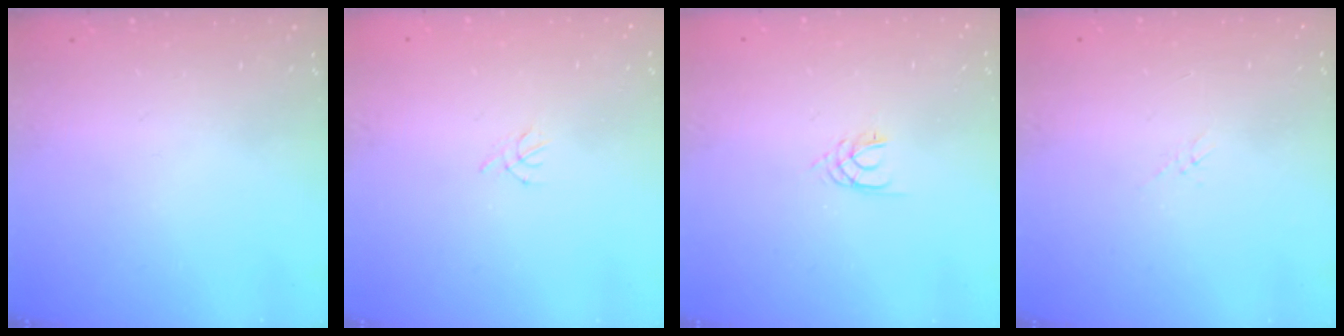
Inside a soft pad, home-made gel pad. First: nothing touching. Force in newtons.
{"total": 1.3, "press": 1.2, "slide": 0.4}
{"total": 2.4, "press": 2.4, "slide": 0.3}
{"total": 0.5, "press": 0.5, "slide": 0.2}